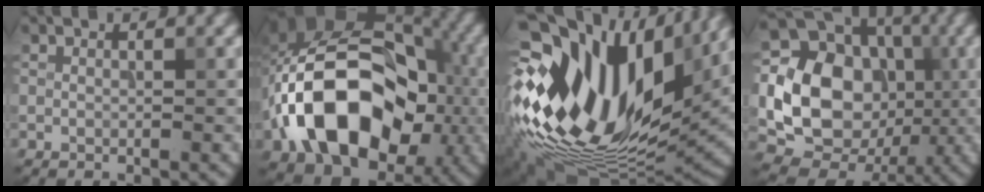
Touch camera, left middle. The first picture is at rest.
{"total": 15.2, "force": [-3.5, 10.7, 10.3], "torque": [-0.154, 0.001, -0.073]}
{"total": 16.8, "force": [1.2, 10.3, 13.3], "torque": [-0.256, 0.010, 0.015]}
{"total": 14.2, "force": [-0.7, 11.8, 7.8], "torque": [-0.135, -0.004, -0.023]}